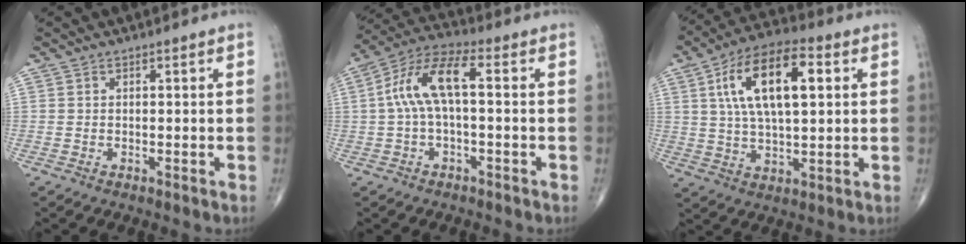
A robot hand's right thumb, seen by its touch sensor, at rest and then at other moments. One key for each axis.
{"total": 10.3, "fx": 0.5, "fy": 3.9, "fz": 9.5, "tx": -0.202, "ty": 0.041, "tz": 0.004}
{"total": 16.4, "fx": 4.5, "fy": 7.1, "fz": 14.1, "tx": -0.244, "ty": 0.010, "tz": 0.073}